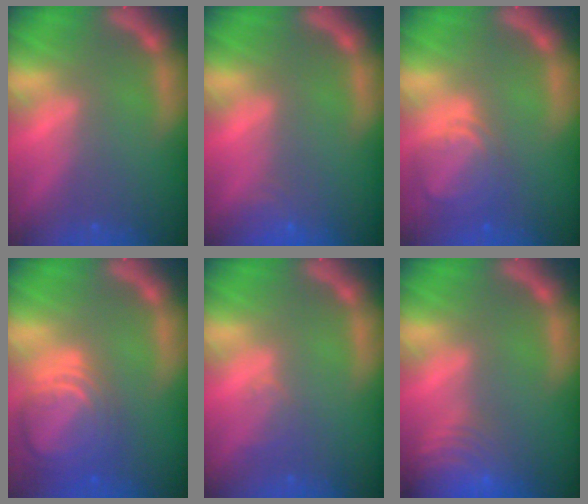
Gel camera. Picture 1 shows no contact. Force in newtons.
{"total": 1.9}
{"total": 5.0}
{"total": 8.0}
{"total": 1.5}
{"total": 9.5}